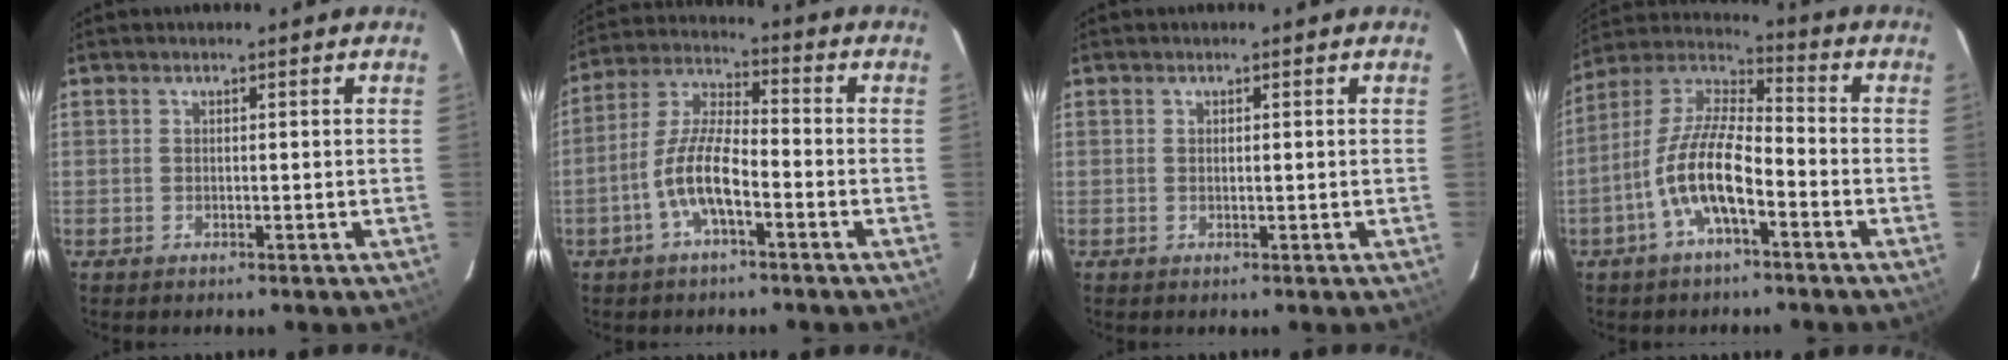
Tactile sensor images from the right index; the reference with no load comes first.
{"total": 9.4, "force": [-4.1, 2.8, 8.0], "torque": [-0.173, 0.009, -0.079]}
{"total": 0.6, "force": [0.2, 0.2, 0.5], "torque": [-0.009, 0.003, 0.005]}
{"total": 12.5, "force": [-5.3, 4.0, 10.6], "torque": [-0.221, 0.005, -0.106]}